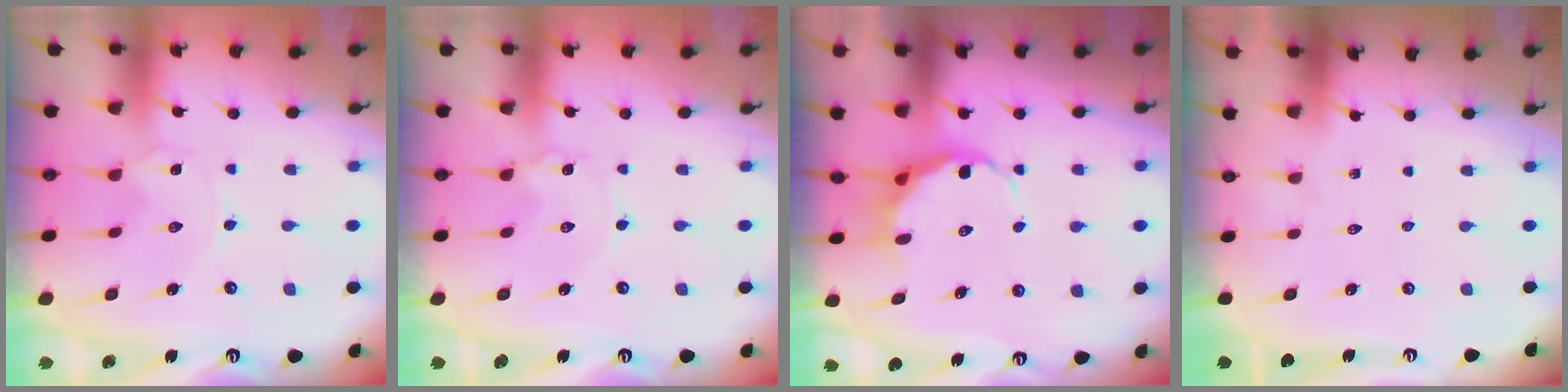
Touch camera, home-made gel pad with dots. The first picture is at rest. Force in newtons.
{"total": 0.0}
{"total": 7.0, "press": 6.8, "slide": 1.7}
{"total": 0.0}